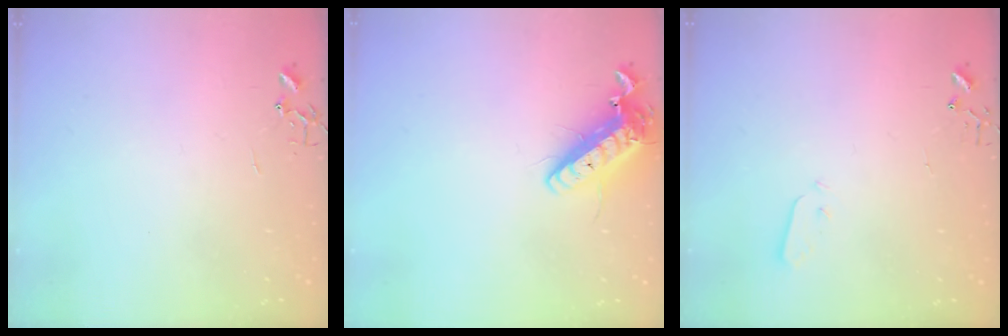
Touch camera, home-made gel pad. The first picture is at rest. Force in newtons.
{"total": 14.8, "press": 14.5, "slide": 2.9}
{"total": 2.5, "press": 2.5, "slide": 0.4}